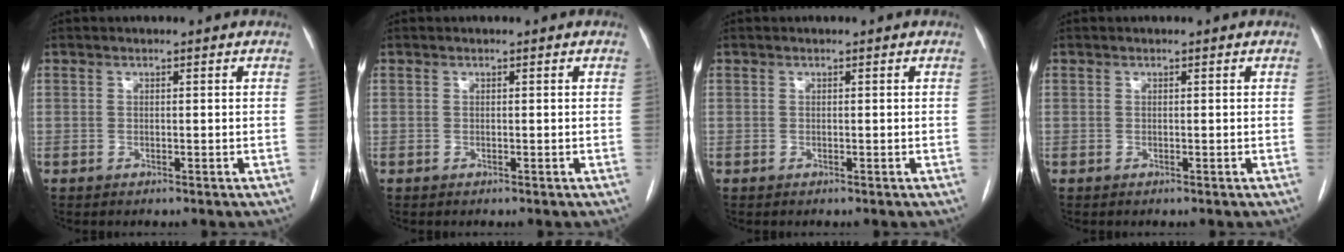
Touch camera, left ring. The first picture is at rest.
{"total": 0.0}
{"total": 0.0}
{"total": 0.0}